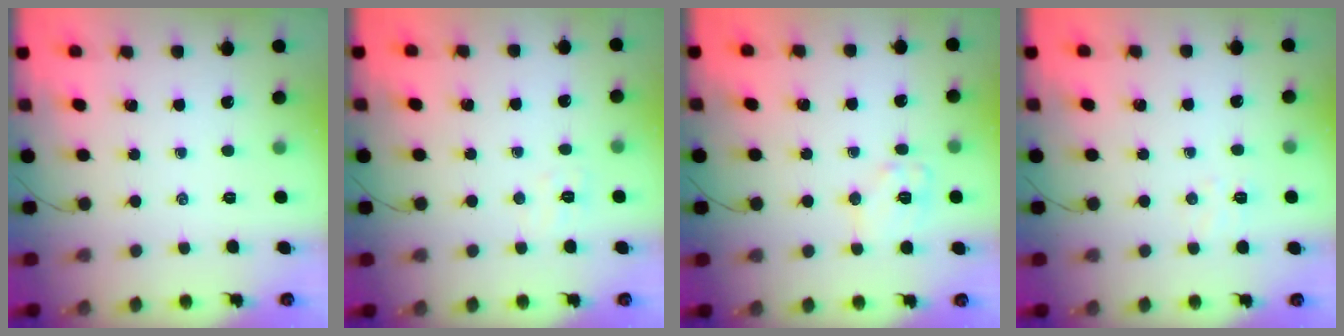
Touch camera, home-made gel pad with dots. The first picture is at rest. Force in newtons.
{"total": 5.3, "press": 5.1, "slide": 1.3}
{"total": 9.2, "press": 9.2, "slide": 0.8}
{"total": 3.5, "press": 3.4, "slide": 0.7}